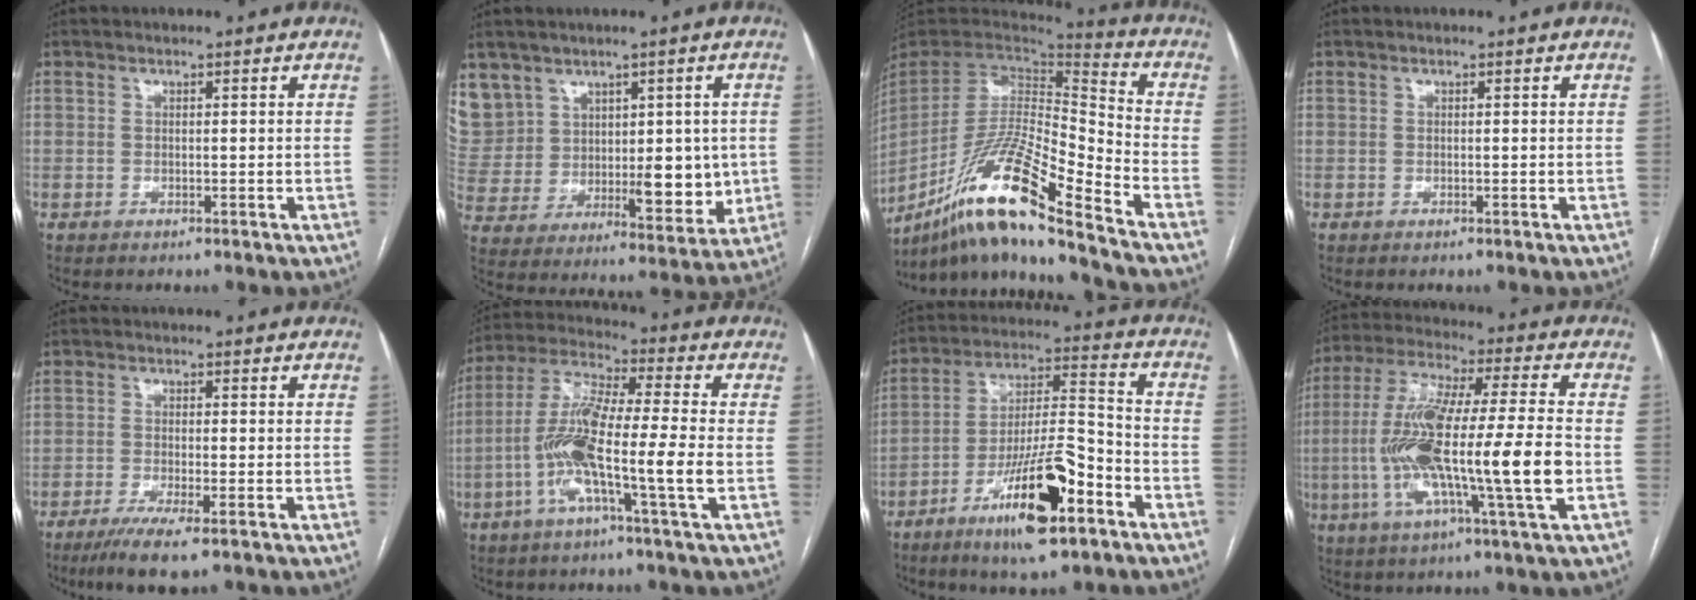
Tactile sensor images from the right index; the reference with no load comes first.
{"total": 17.2, "force": [6.6, 13.5, 8.3], "torque": [-0.172, 0.053, 0.165]}
{"total": 19.7, "force": [-14.3, -0.1, 13.5], "torque": [-0.291, -0.019, -0.270]}
{"total": 0.0}
{"total": 6.8, "force": [-4.5, 0.3, 5.1], "torque": [-0.086, -0.017, -0.073]}
{"total": 13.8, "force": [-3.4, 0.1, 13.4], "torque": [-0.271, 0.003, -0.074]}
{"total": 16.4, "force": [-8.8, 3.0, 13.5], "torque": [-0.249, -0.008, -0.143]}
{"total": 20.1, "force": [-3.2, 1.3, 19.8], "torque": [-0.387, 0.000, -0.057]}